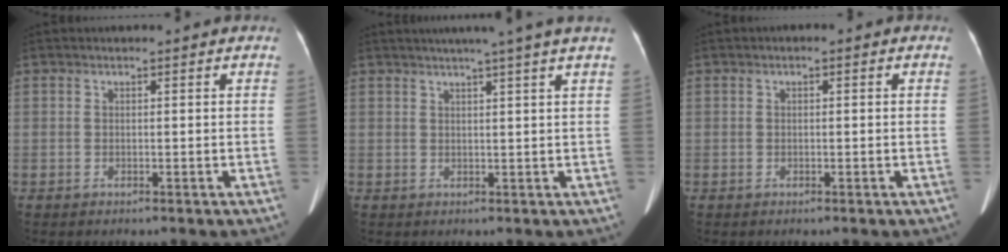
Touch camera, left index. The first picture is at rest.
{"total": 7.6, "force": [5.9, -1.6, 4.5], "torque": [-0.058, 0.016, 0.063]}
{"total": 0.6, "force": [-0.1, 0.4, 0.5], "torque": [-0.012, 0.005, -0.004]}